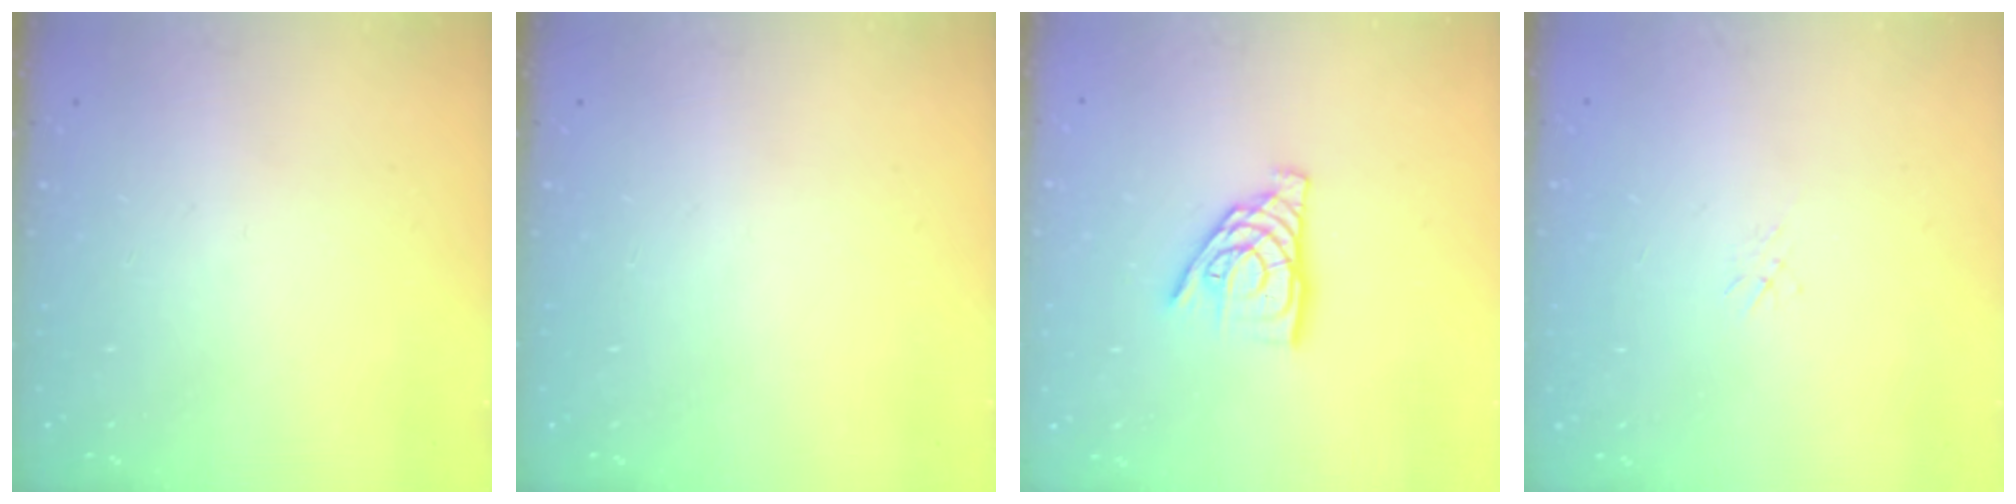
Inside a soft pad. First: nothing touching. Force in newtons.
{"total": 0.0}
{"total": 10.8, "press": 10.8, "slide": 0.8}
{"total": 1.2, "press": 1.1, "slide": 0.3}